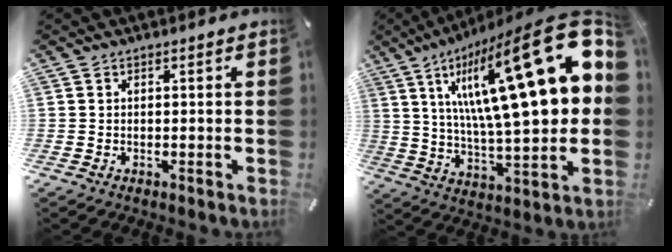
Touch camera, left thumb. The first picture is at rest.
{"total": 34.0, "force": [11.6, 10.5, 30.2], "torque": [-0.513, -0.087, 0.184]}